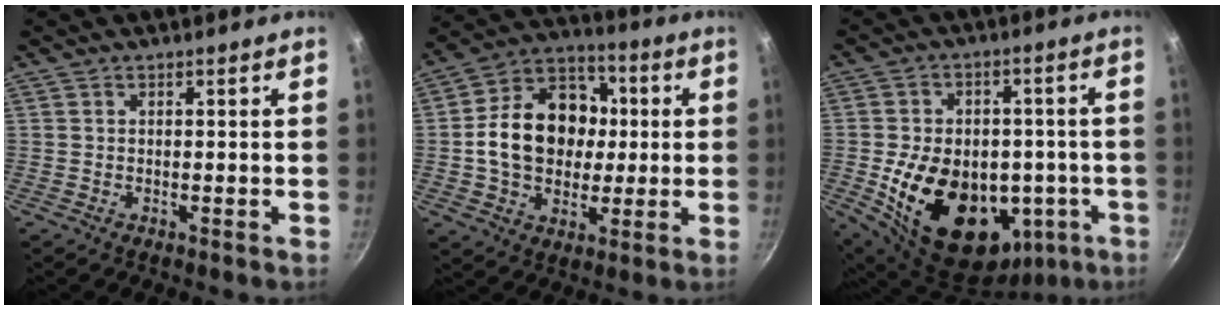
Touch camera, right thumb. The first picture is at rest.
{"total": 18.2, "force": [0.5, 14.2, 11.4], "torque": [-0.156, 0.031, 0.000]}
{"total": 24.3, "force": [-5.7, 16.9, 16.5], "torque": [-0.249, 0.024, -0.062]}